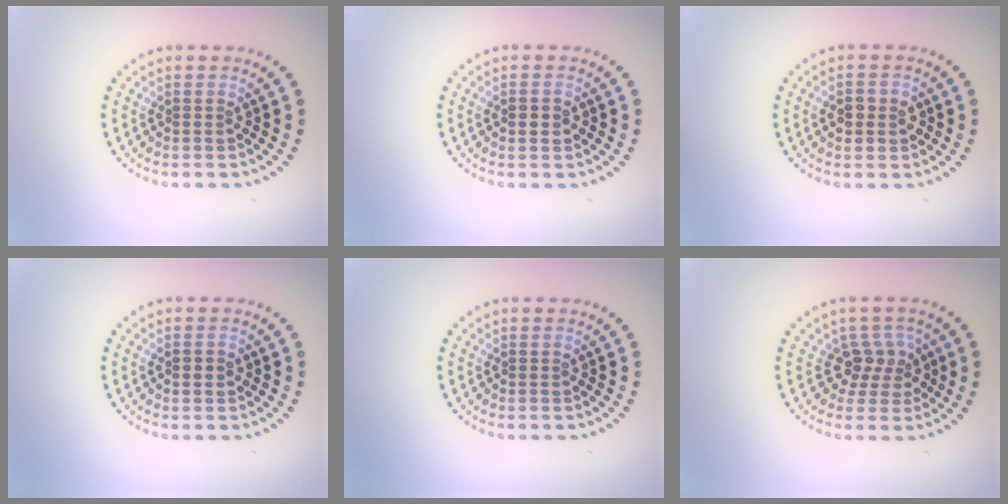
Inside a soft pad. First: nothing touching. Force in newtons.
{"total": 1.7, "press": 1.7, "slide": 0.1}
{"total": 2.1, "press": 2.0, "slide": 0.1}
{"total": 1.4, "press": 1.4, "slide": 0.1}
{"total": 0.0}
{"total": 2.8, "press": 2.1, "slide": 1.9}